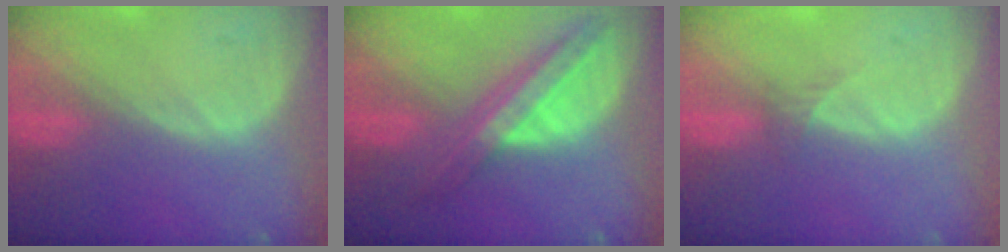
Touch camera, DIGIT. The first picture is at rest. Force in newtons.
{"total": 8.3, "press": 7.1, "slide": 4.4}
{"total": 1.3, "press": 1.0, "slide": 0.8}